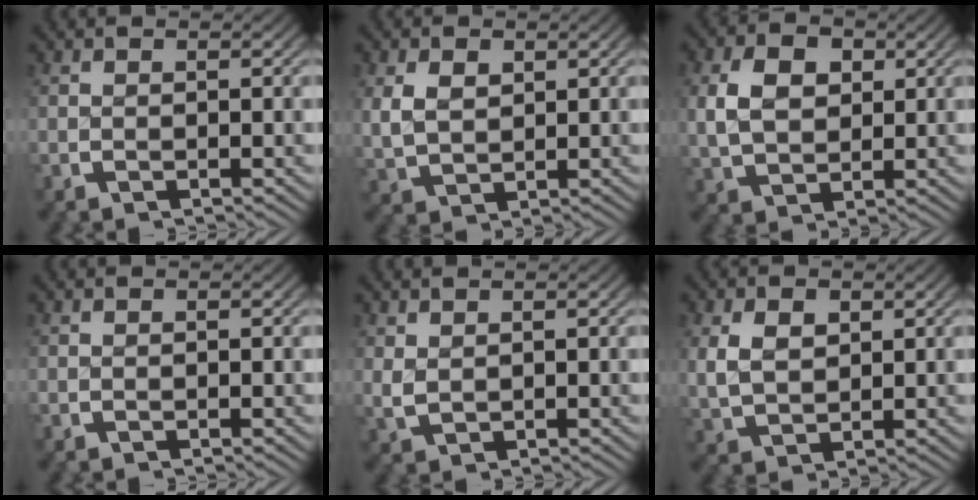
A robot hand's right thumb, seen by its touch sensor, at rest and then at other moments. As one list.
[{"total": 3.2, "force": [1.2, 2.2, 2.0], "torque": [-0.040, -0.008, 0.037]}, {"total": 5.2, "force": [1.2, 3.7, 3.5], "torque": [-0.063, -0.006, 0.033]}, {"total": 0.0}, {"total": 1.4, "force": [0.9, 0.8, 0.7], "torque": [-0.019, -0.003, 0.026]}, {"total": 3.6, "force": [1.2, 2.5, 2.3], "torque": [-0.047, -0.010, 0.037]}]